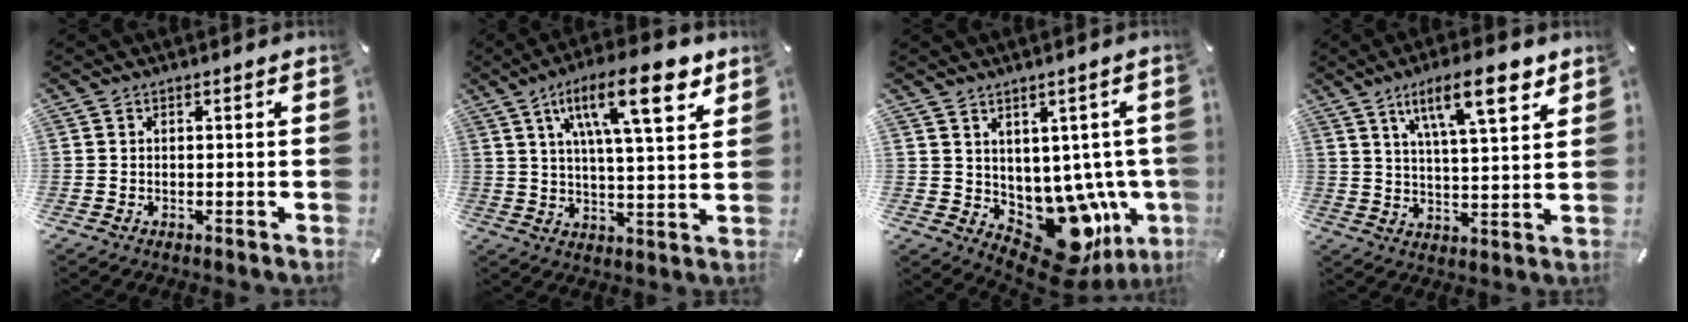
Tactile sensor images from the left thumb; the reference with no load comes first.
{"total": 17.8, "force": [9.2, 5.4, 14.2], "torque": [-0.223, -0.027, 0.140]}
{"total": 12.0, "force": [-3.8, 8.4, 7.6], "torque": [-0.060, -0.017, -0.041]}
{"total": 14.2, "force": [8.2, 4.4, 10.7], "torque": [-0.158, -0.033, 0.131]}